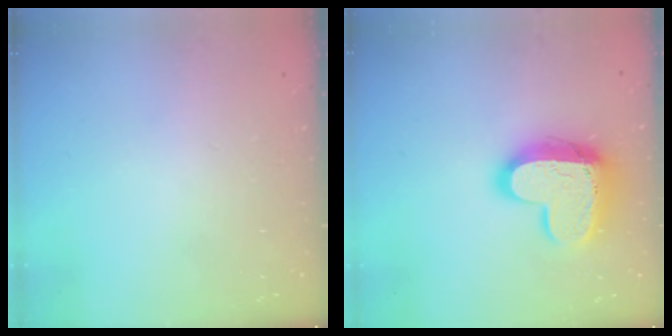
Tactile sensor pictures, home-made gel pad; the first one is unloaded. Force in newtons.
{"total": 16.3, "press": 16.3, "slide": 1.0}